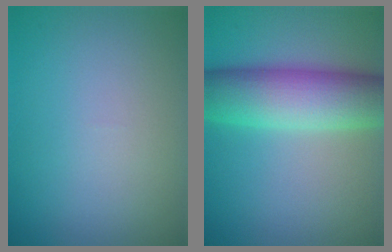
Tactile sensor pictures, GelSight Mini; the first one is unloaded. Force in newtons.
{"total": 9.0, "press": 9.0, "slide": 0.2}